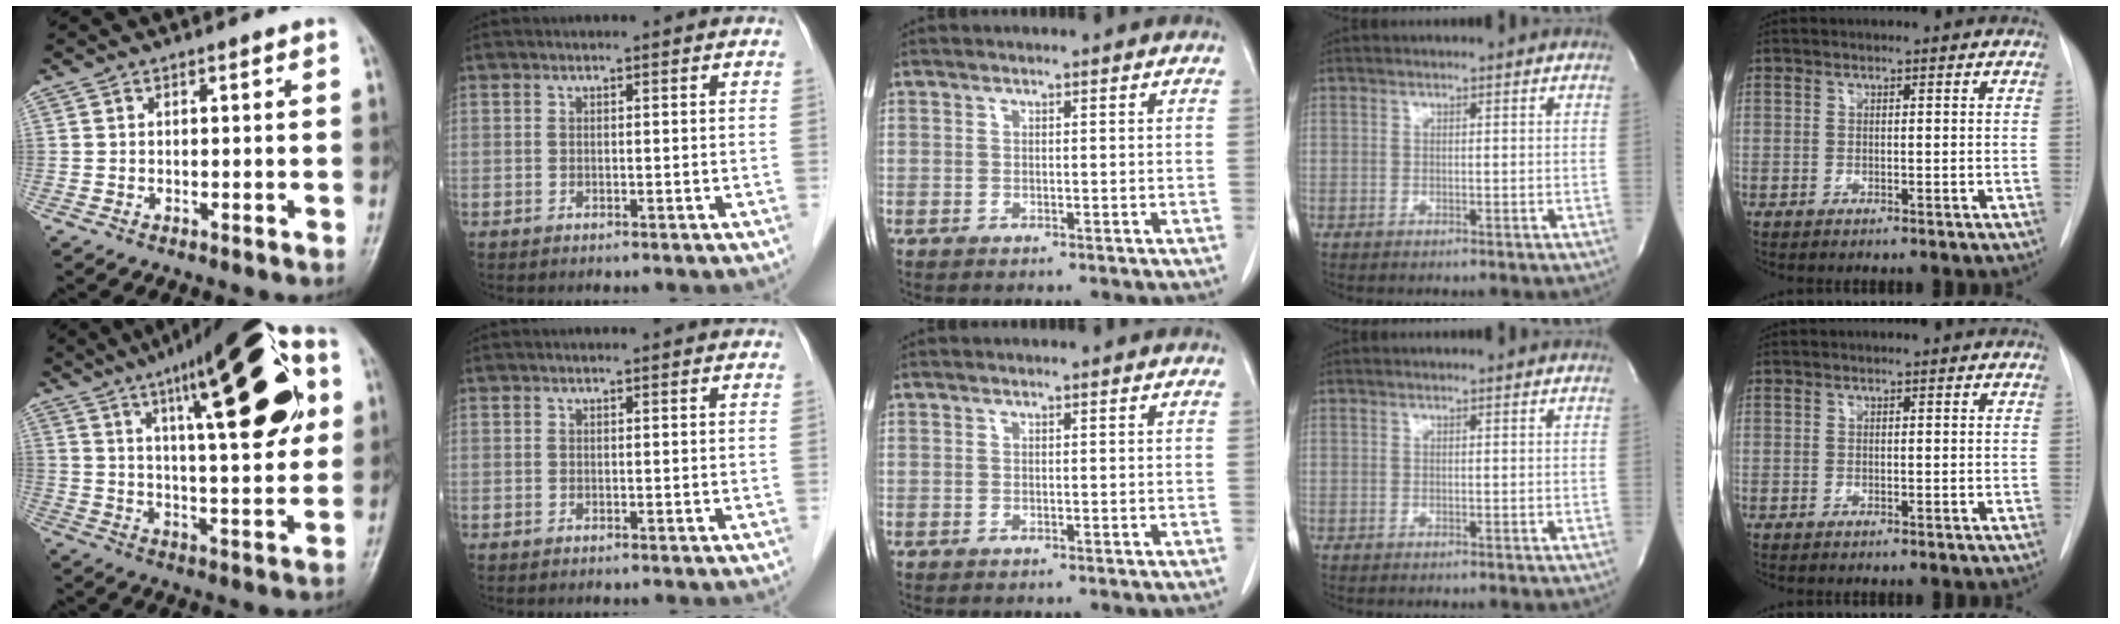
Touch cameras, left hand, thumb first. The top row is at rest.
{"thumb": {"total": 25.6, "force": [10.1, 7.8, 22.2], "torque": [-0.300, 0.000, 0.148]}, "index": {"total": 1.2, "force": [1.2, 0.1, 0.3], "torque": [-0.011, 0.008, 0.010]}}